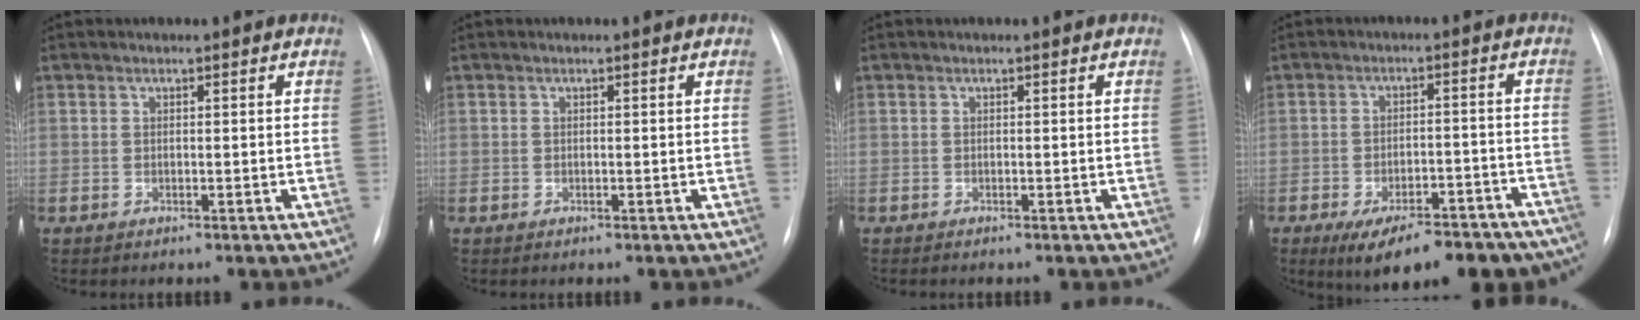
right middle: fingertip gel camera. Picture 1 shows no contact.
{"total": 0.0}
{"total": 0.0}
{"total": 17.7, "force": [-13.6, 6.7, 9.2], "torque": [-0.093, 0.015, -0.176]}